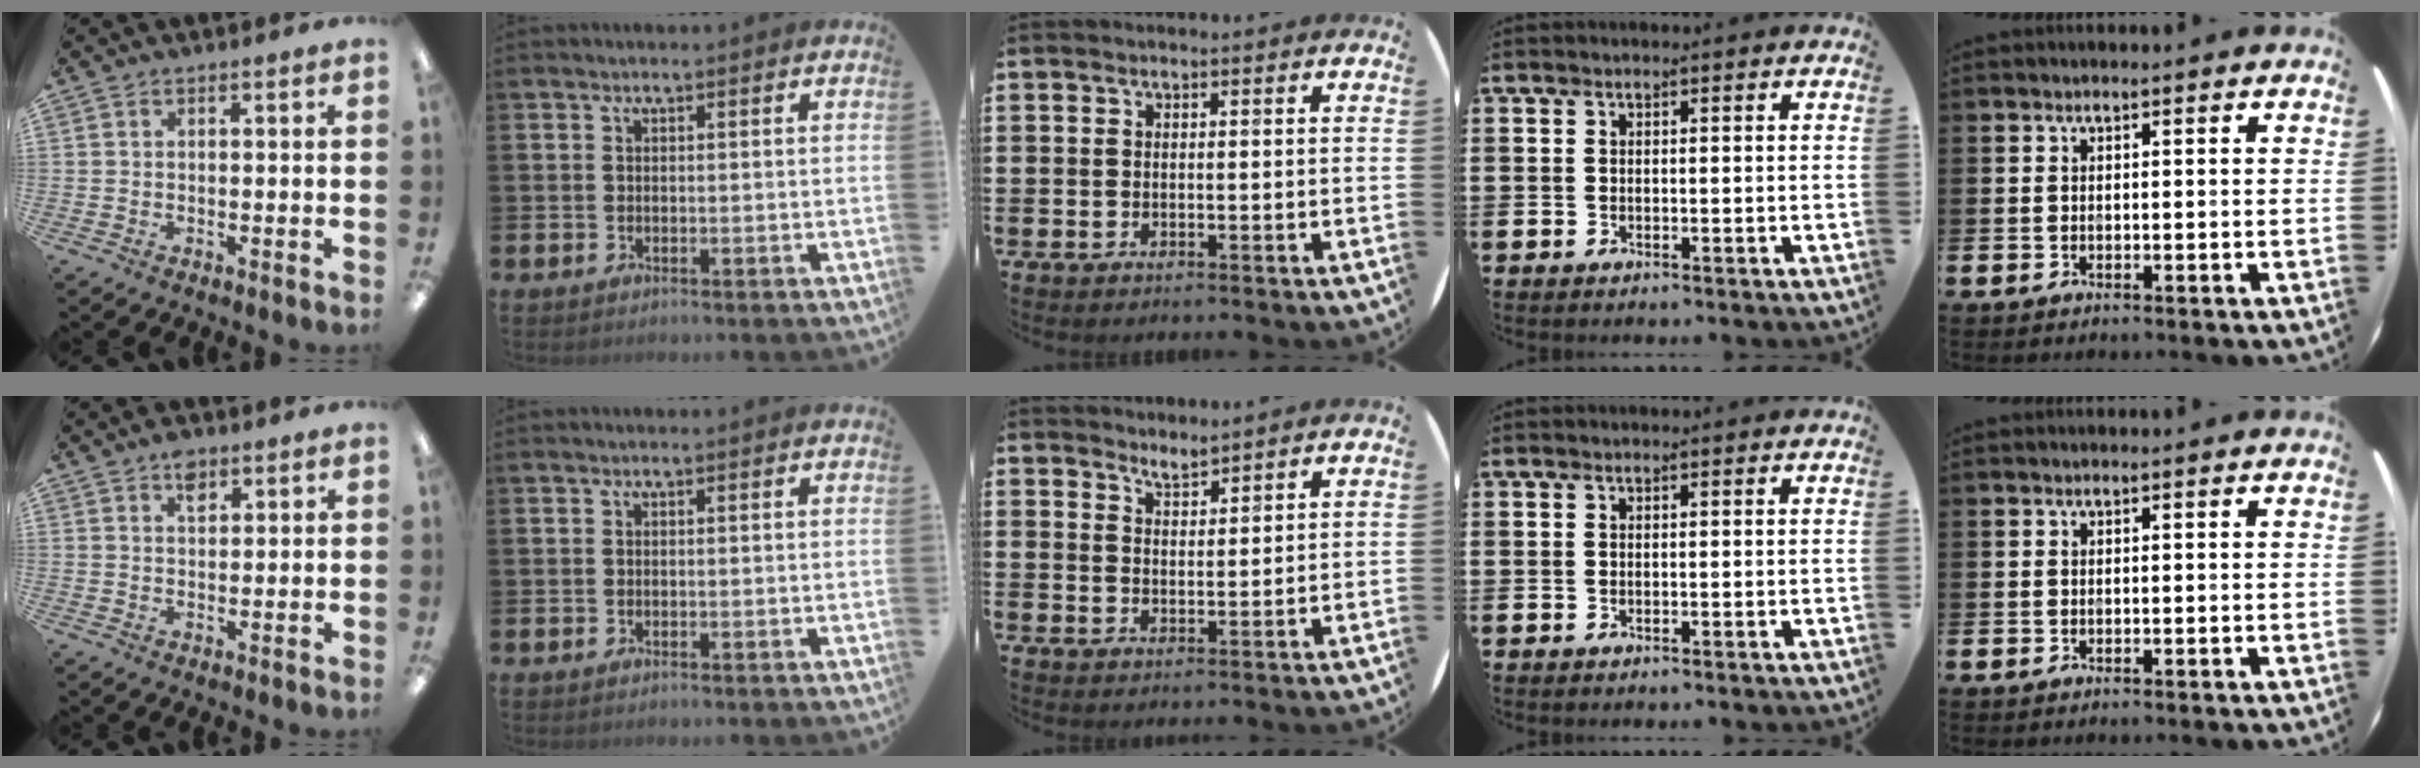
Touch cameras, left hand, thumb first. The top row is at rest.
{"thumb": {"total": 3.5, "force": [2.1, 2.1, 1.9], "torque": [-0.019, -0.007, 0.034]}, "middle": {"total": 2.9, "force": [2.9, 0.1, 0.0], "torque": [-0.005, -0.009, 0.055]}}